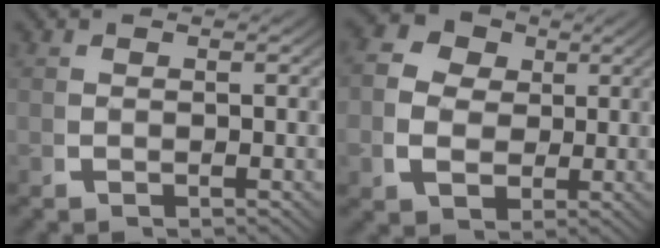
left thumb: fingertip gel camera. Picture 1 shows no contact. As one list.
[{"total": 8.0, "force": [1.4, 6.8, 4.0], "torque": [-0.084, -0.013, 0.021]}]